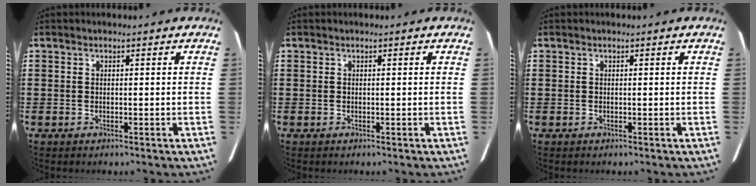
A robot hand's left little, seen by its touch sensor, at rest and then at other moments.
{"total": 0.0}
{"total": 0.0}